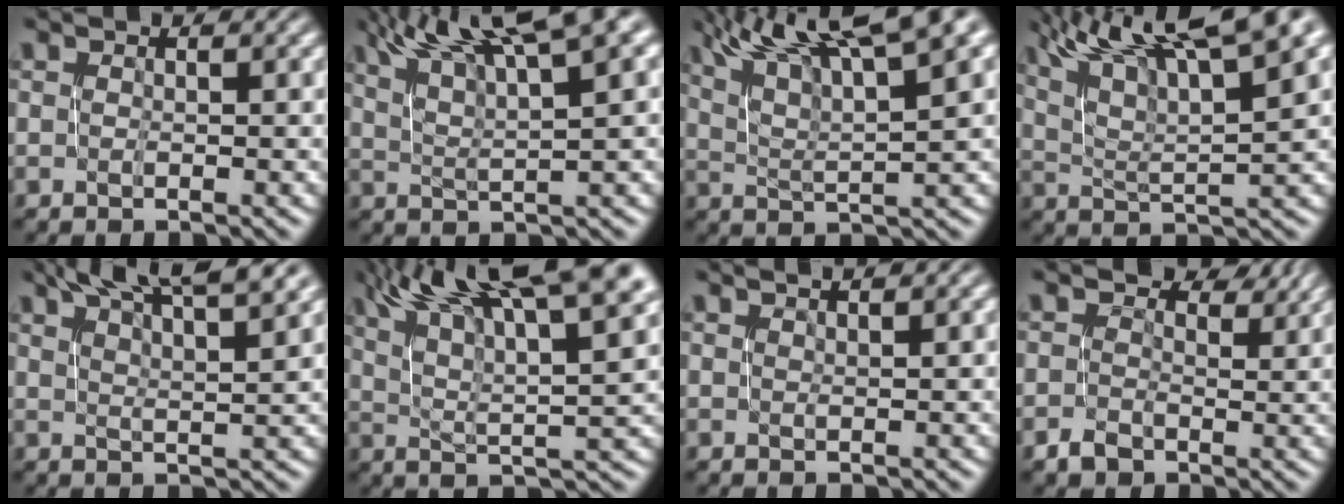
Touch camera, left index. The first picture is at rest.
{"total": 9.5, "force": [6.1, 1.9, 7.1], "torque": [-0.103, 0.032, 0.102]}
{"total": 10.7, "force": [6.8, 2.3, 7.9], "torque": [-0.132, 0.029, 0.115]}
{"total": 12.5, "force": [7.8, 3.0, 9.3], "torque": [-0.160, 0.031, 0.122]}
{"total": 10.3, "force": [7.6, 2.2, 6.6], "torque": [-0.075, 0.027, 0.081]}
{"total": 14.4, "force": [7.9, 4.5, 11.2], "torque": [-0.177, 0.034, 0.124]}
{"total": 1.2, "force": [0.9, 0.2, 0.8], "torque": [-0.006, 0.005, 0.005]}
{"total": 3.9, "force": [1.0, 3.1, 2.1], "torque": [-0.026, 0.005, 0.011]}